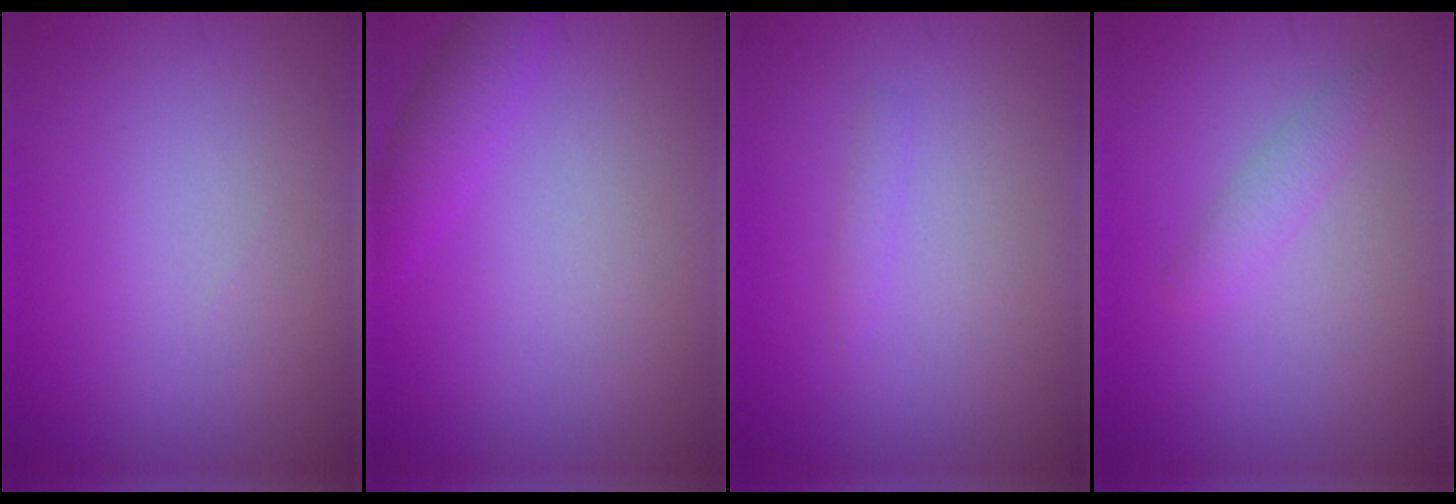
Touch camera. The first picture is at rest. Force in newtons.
{"total": 2.1, "press": 2.1, "slide": 0.2}
{"total": 0.7, "press": 0.7, "slide": 0.1}
{"total": 1.4, "press": 1.4, "slide": 0.0}